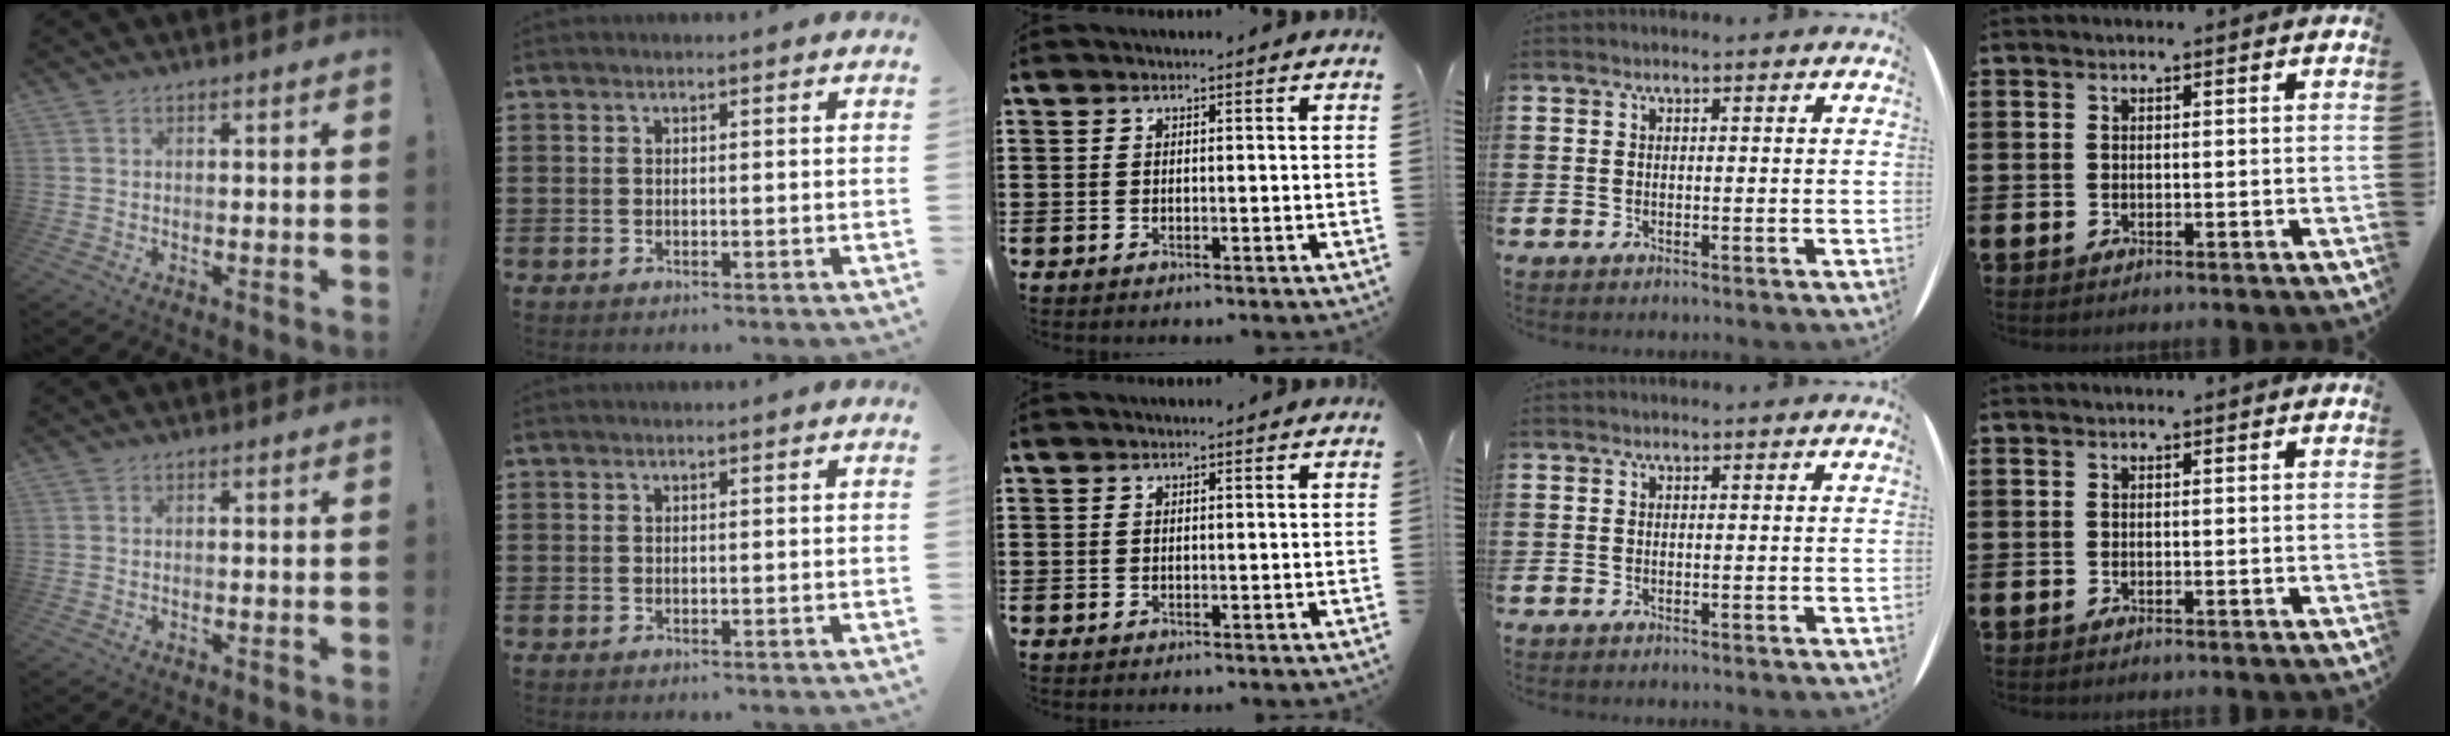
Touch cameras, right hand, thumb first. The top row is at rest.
{}